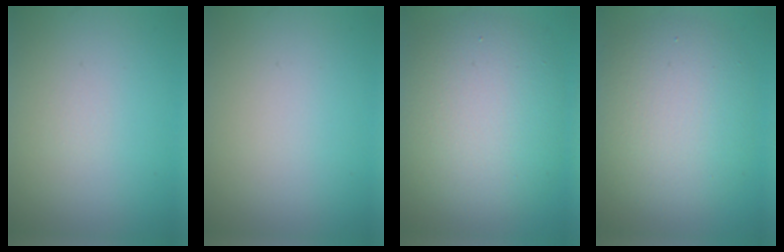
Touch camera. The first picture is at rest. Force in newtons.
{"total": 0.0}
{"total": 9.7, "press": 9.6, "slide": 0.7}
{"total": 7.3, "press": 7.3, "slide": 0.4}